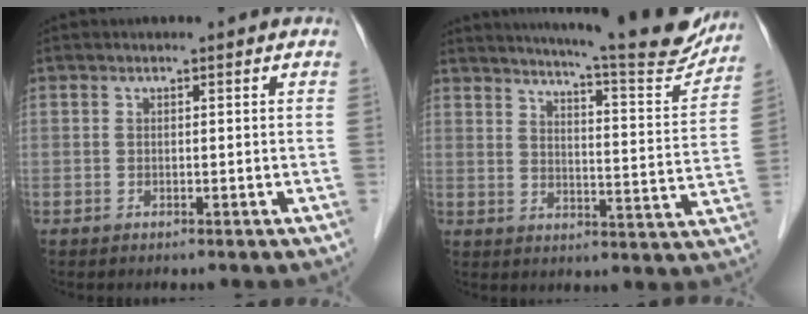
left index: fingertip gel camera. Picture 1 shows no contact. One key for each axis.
{"total": 18.9, "fx": 17.2, "fy": 1.3, "fz": 7.6, "tx": -0.109, "ty": -0.054, "tz": 0.210}